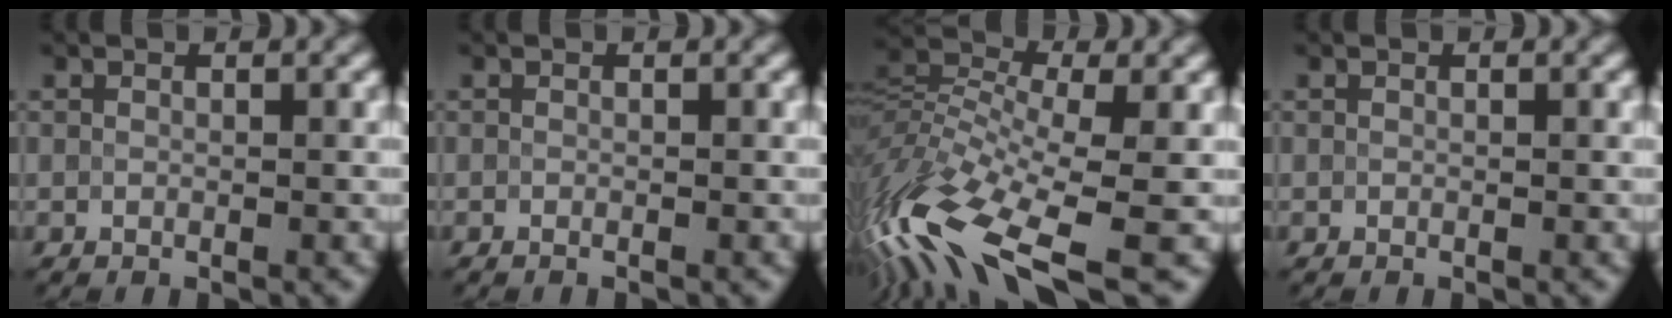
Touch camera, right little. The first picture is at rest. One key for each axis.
{"total": 0.0}
{"total": 12.4, "fx": -6.4, "fy": 4.8, "fz": 9.5, "tx": -0.207, "ty": 0.002, "tz": -0.122}
{"total": 0.0}